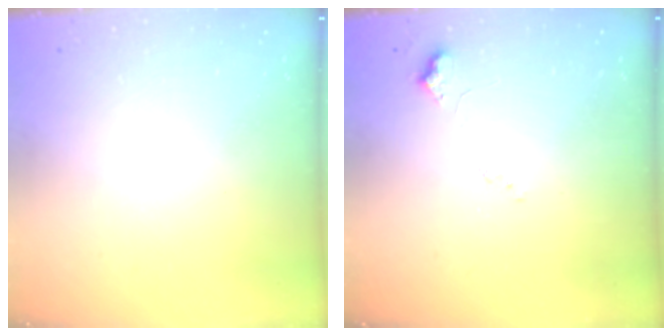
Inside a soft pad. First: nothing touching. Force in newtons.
{"total": 7.8, "press": 7.7, "slide": 1.0}